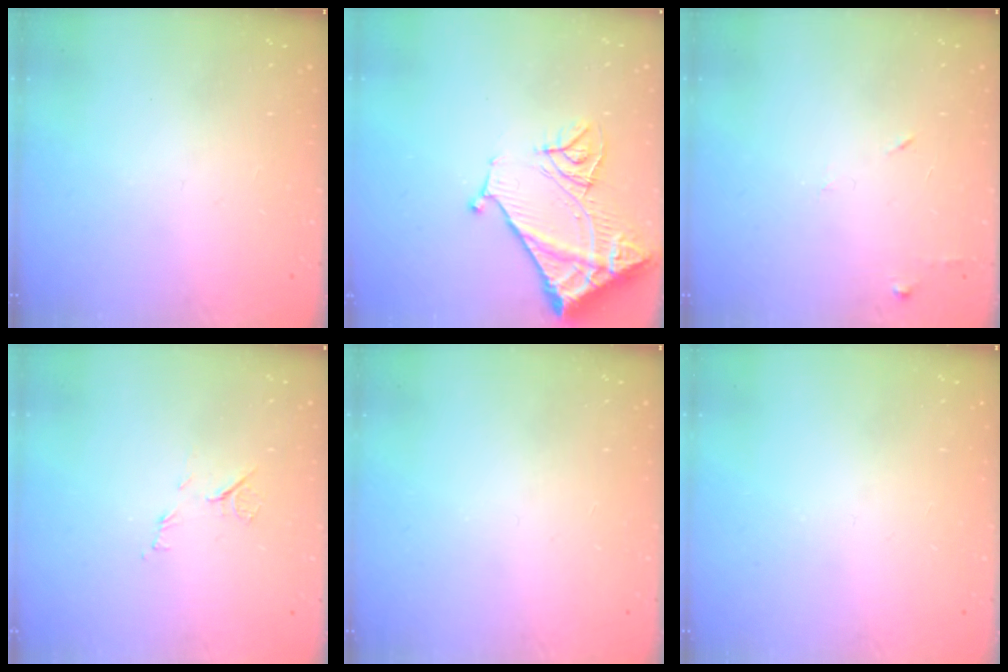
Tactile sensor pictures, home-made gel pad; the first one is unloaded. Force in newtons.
{"total": 14.3, "press": 14.2, "slide": 1.8}
{"total": 6.3, "press": 6.2, "slide": 0.7}
{"total": 6.3, "press": 6.3, "slide": 0.6}
{"total": 0.0}
{"total": 0.0}